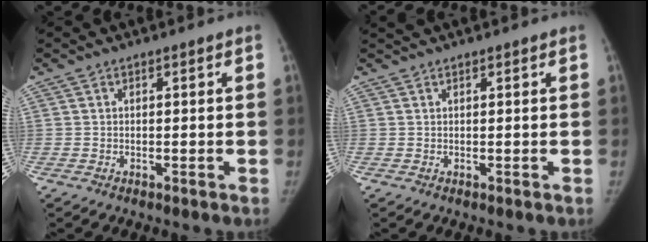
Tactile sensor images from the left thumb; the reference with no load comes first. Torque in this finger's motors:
{"motor_torque": [0.15, -0.08, -0.26, 0.13, 0.05]}